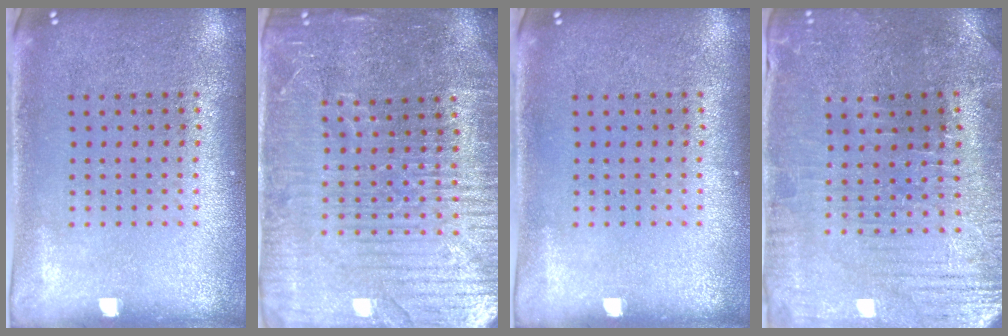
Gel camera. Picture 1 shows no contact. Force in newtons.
{"total": 4.8, "press": 4.5, "slide": 1.7}
{"total": 0.0}
{"total": 1.3, "press": 1.2, "slide": 0.4}